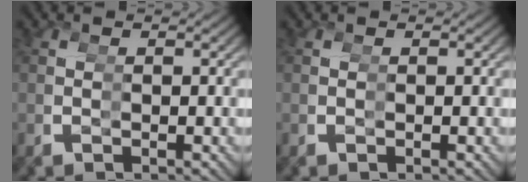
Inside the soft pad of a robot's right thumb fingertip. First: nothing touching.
{"total": 0.0}